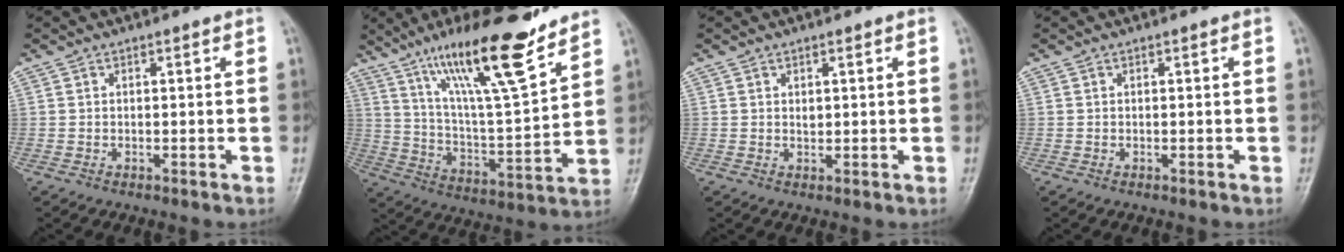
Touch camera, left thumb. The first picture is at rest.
{"total": 20.1, "force": [14.2, 3.1, 13.9], "torque": [-0.211, -0.074, 0.247]}
{"total": 1.2, "force": [0.5, 0.7, 0.8], "torque": [-0.010, -0.004, 0.011]}
{"total": 0.0}